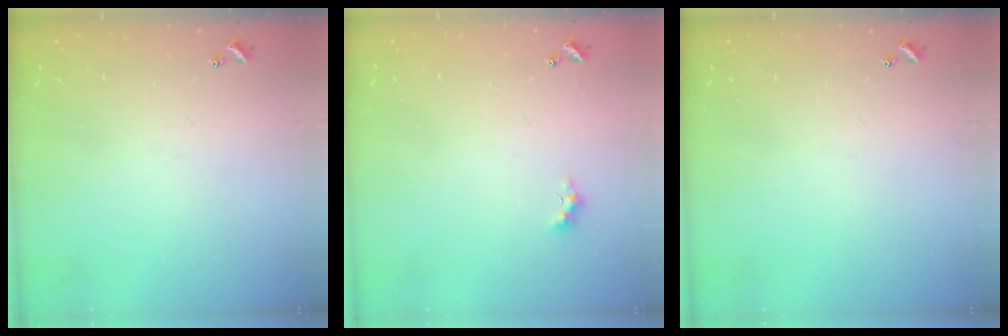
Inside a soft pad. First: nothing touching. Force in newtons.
{"total": 1.2, "press": 1.1, "slide": 0.5}
{"total": 0.0}